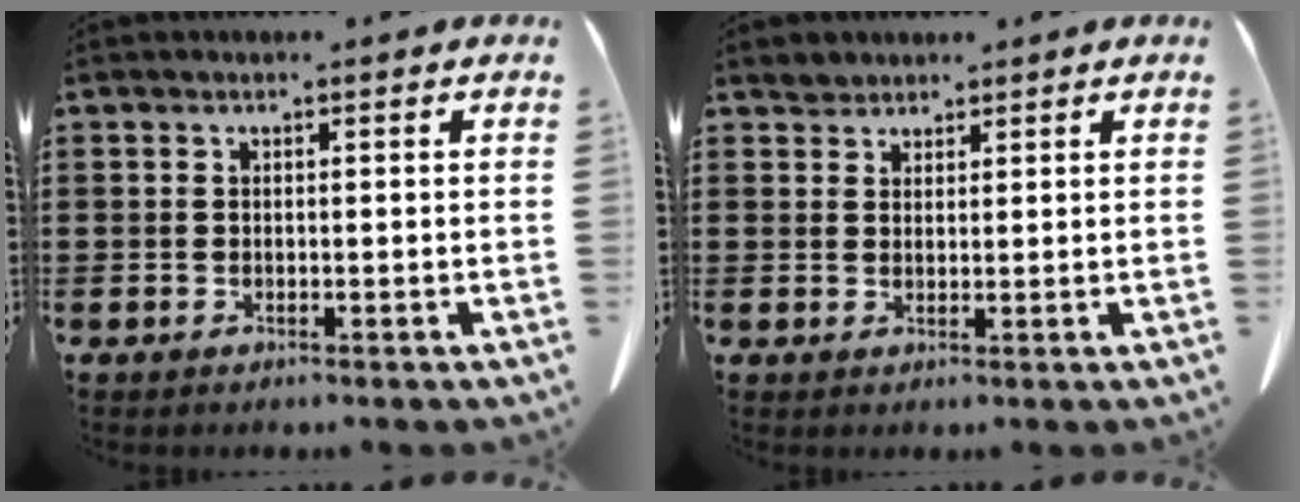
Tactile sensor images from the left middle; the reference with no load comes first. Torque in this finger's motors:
{"motor_torque": [0.43, 0.42, 0.00, 0.01]}